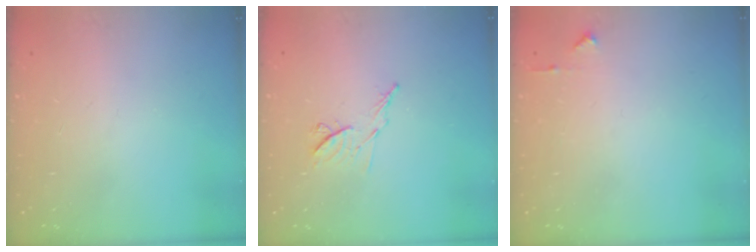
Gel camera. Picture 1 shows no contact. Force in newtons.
{"total": 7.6, "press": 7.5, "slide": 1.1}
{"total": 5.1, "press": 5.0, "slide": 0.8}